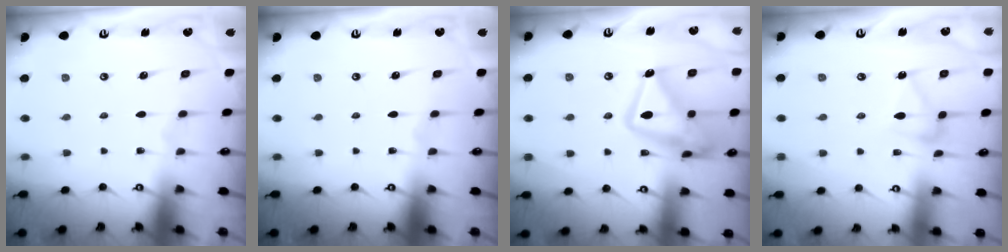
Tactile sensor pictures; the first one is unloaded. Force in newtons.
{"total": 0.0}
{"total": 17.0, "press": 17.0, "slide": 1.4}
{"total": 8.8, "press": 8.8, "slide": 0.4}